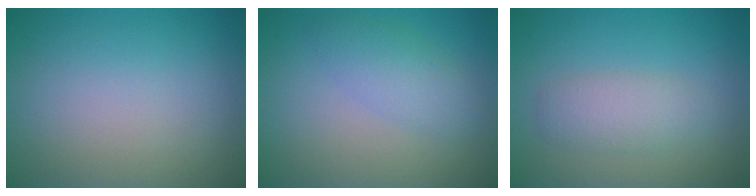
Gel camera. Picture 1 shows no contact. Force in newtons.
{"total": 2.7, "press": 2.7, "slide": 0.0}
{"total": 2.7, "press": 2.7, "slide": 0.1}